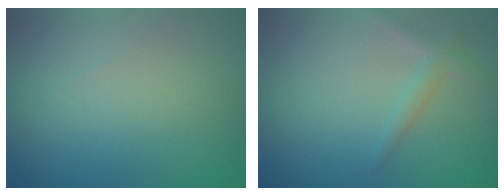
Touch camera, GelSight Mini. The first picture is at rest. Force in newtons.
{"total": 1.6, "press": 1.6, "slide": 0.1}